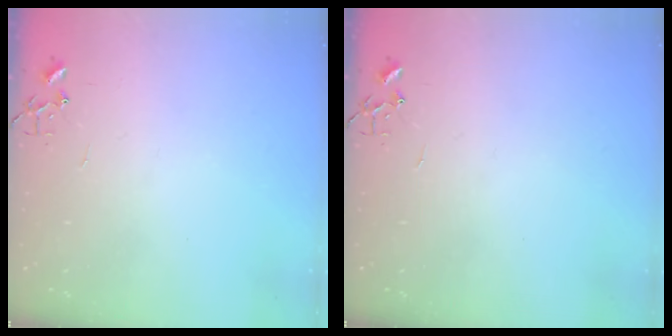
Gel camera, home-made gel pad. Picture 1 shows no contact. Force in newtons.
{"total": 0.0}